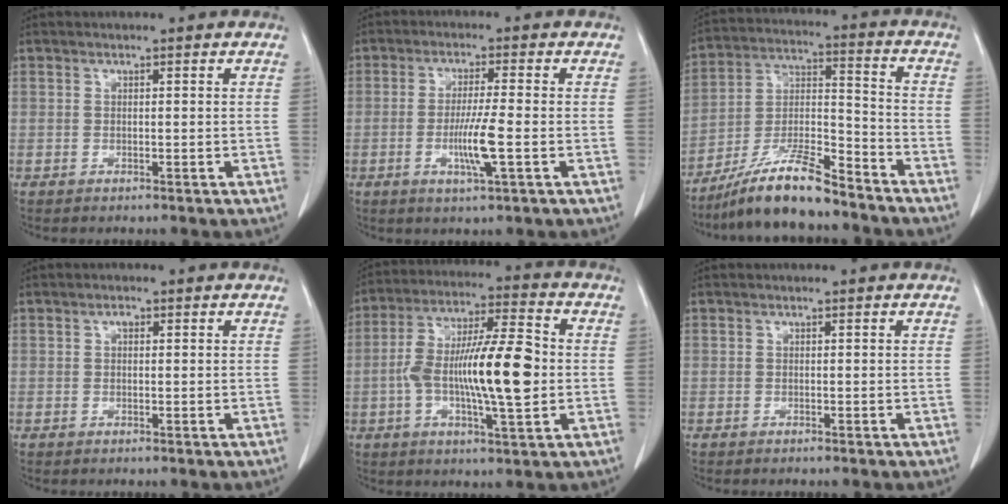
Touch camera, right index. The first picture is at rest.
{"total": 6.5, "force": [-1.6, -0.2, 6.2], "torque": [-0.117, -0.012, -0.030]}
{"total": 13.3, "force": [-10.8, 1.9, 7.5], "torque": [-0.145, 0.000, -0.194]}
{"total": 0.8, "force": [0.2, 0.5, 0.5], "torque": [-0.009, 0.004, 0.002]}
{"total": 15.7, "force": [-1.5, 2.9, 15.4], "torque": [-0.278, 0.011, -0.026]}
{"total": 0.0}